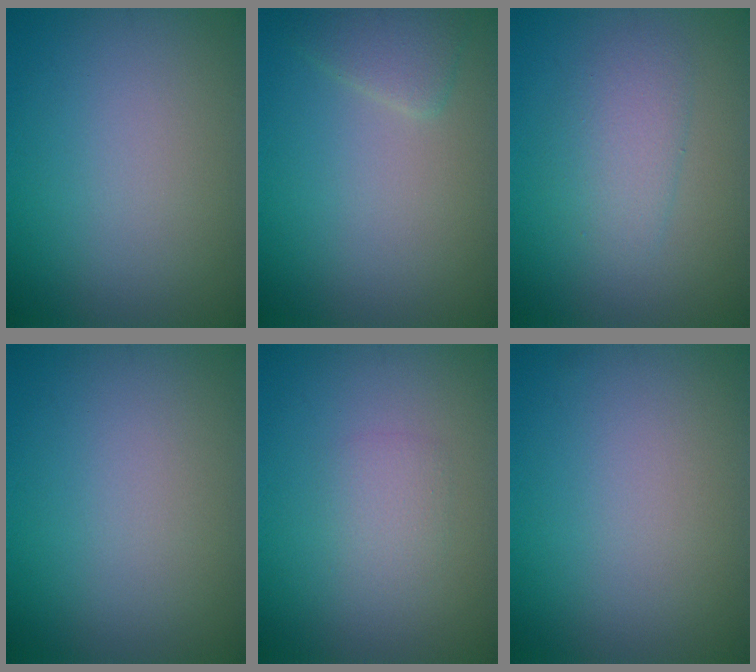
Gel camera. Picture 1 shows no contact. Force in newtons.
{"total": 2.2, "press": 2.2, "slide": 0.1}
{"total": 2.6, "press": 2.6, "slide": 0.2}
{"total": 0.0}
{"total": 1.4, "press": 1.4, "slide": 0.1}
{"total": 0.0}